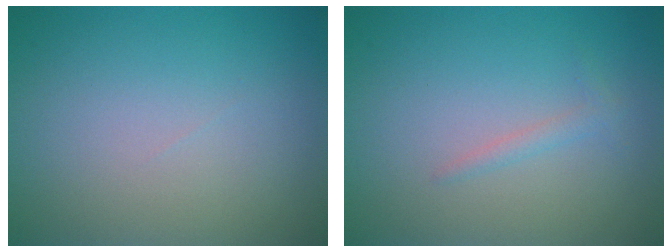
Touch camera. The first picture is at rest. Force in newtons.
{"total": 1.0, "press": 1.0, "slide": 0.1}